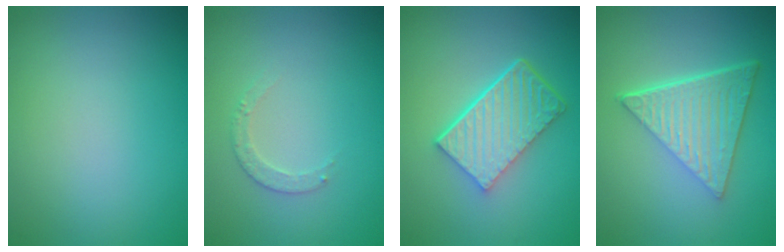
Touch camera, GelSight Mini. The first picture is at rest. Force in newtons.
{"total": 1.5, "press": 1.5, "slide": 0.2}
{"total": 6.2, "press": 4.3, "slide": 4.4}
{"total": 6.9, "press": 4.6, "slide": 5.1}